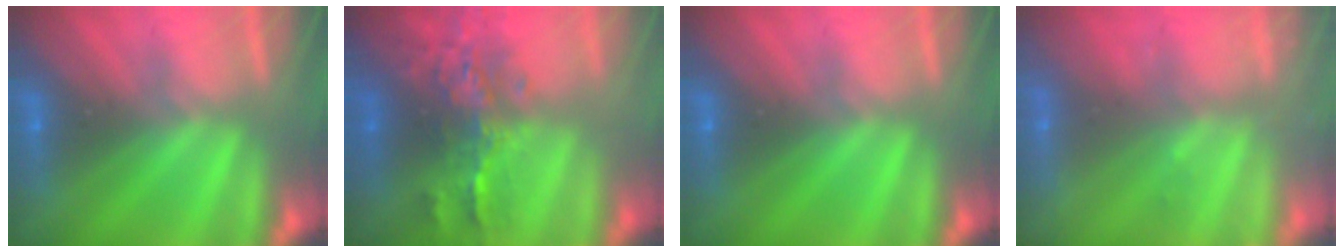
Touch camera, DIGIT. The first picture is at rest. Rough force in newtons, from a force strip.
{"total": 9.1}
{"total": 0.0}
{"total": 2.3}